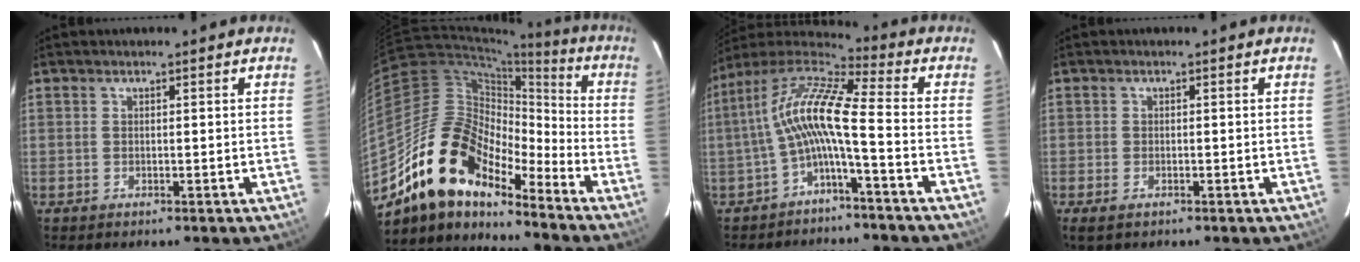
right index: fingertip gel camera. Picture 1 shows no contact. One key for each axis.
{"total": 17.0, "fx": -13.4, "fy": 6.9, "fz": 7.8, "tx": -0.139, "ty": 0.009, "tz": -0.258}
{"total": 11.7, "fx": -2.3, "fy": 1.2, "fz": 11.4, "tx": -0.227, "ty": 0.017, "tz": -0.051}
{"total": 2.4, "fx": -1.6, "fy": 1.1, "fz": 1.5, "tx": -0.029, "ty": -0.010, "tz": -0.028}